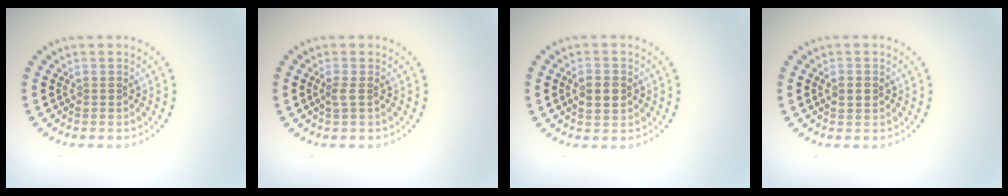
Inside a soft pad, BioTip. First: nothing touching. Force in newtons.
{"total": 0.9, "press": 0.7, "slide": 0.6}
{"total": 2.5, "press": 2.5, "slide": 0.1}
{"total": 1.2, "press": 1.2, "slide": 0.1}